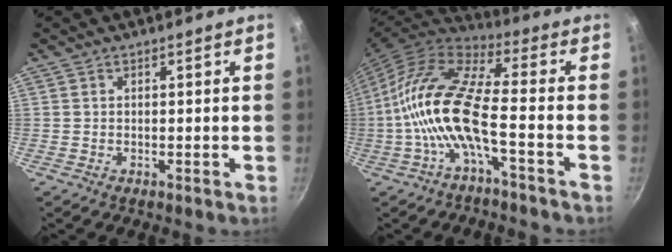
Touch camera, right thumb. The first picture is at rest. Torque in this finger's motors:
{"motor_torque": [-0.08, 1.72, 2.04, -0.75, 0.55]}